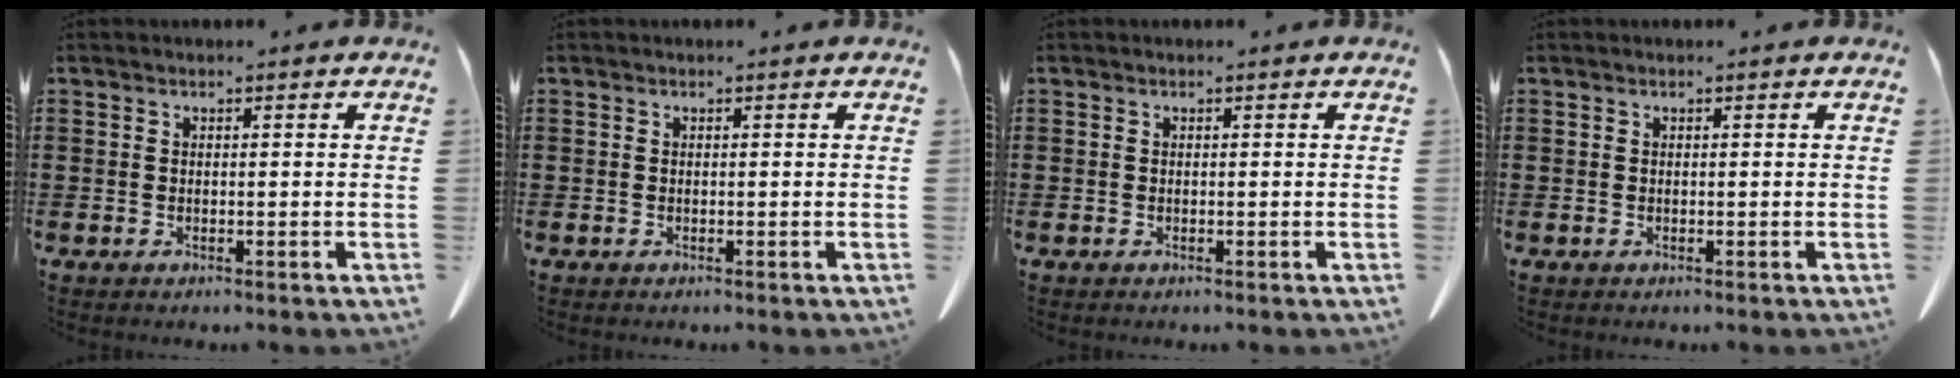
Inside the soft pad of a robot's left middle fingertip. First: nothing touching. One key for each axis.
{"total": 0.0}
{"total": 0.0}
{"total": 0.0}